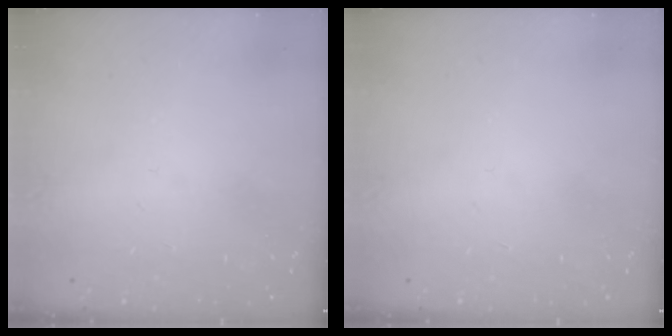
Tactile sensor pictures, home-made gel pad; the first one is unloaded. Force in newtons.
{"total": 0.0}